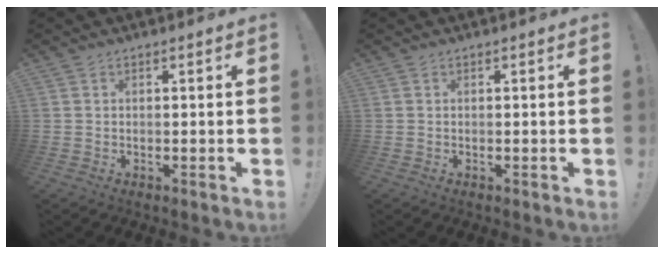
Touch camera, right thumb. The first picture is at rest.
{"total": 0.0}